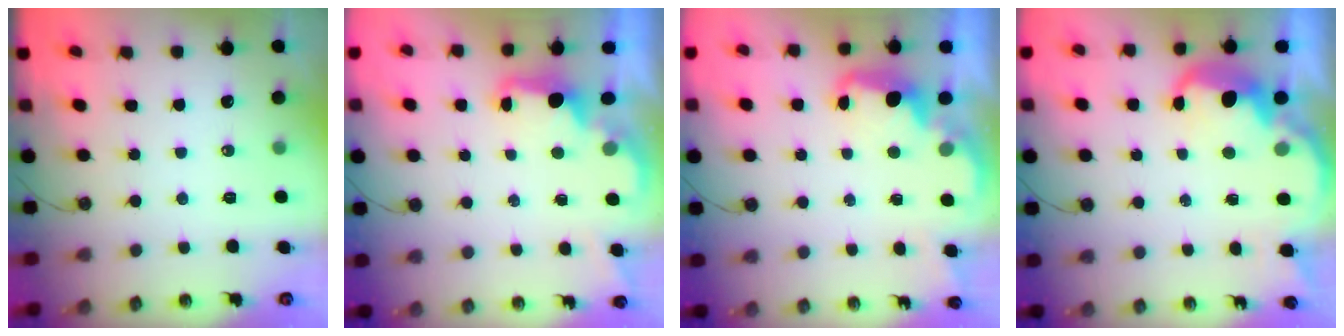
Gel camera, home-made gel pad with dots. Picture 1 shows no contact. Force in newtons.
{"total": 2.2, "press": 2.0, "slide": 0.8}
{"total": 2.6, "press": 2.5, "slide": 0.7}
{"total": 4.8, "press": 4.7, "slide": 0.7}